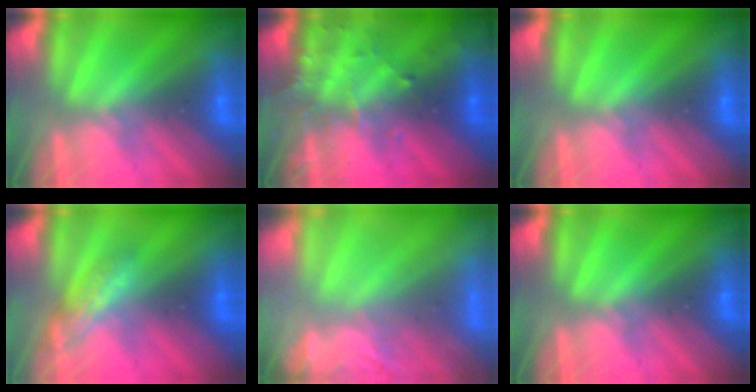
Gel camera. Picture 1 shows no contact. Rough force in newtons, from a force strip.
{"total": 3.4}
{"total": 0.0}
{"total": 2.7}
{"total": 5.6}
{"total": 0.0}